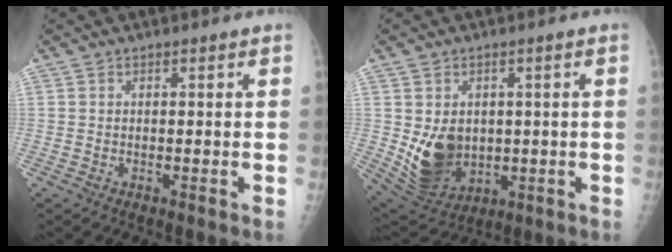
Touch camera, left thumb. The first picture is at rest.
{"total": 10.8, "force": [-0.2, 8.5, 6.7], "torque": [-0.086, -0.016, 0.024]}